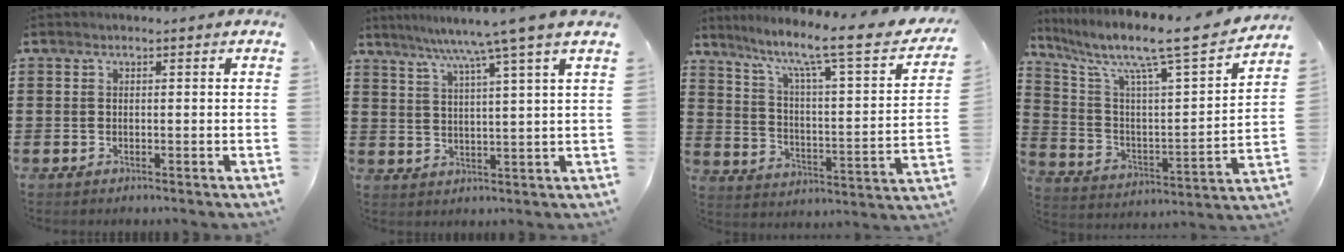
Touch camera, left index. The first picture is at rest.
{"total": 7.4, "force": [5.7, -1.6, 4.5], "torque": [-0.105, -0.023, 0.092]}
{"total": 9.0, "force": [6.7, 0.6, 5.9], "torque": [-0.124, -0.057, 0.098]}
{"total": 9.2, "force": [7.4, 0.5, 5.6], "torque": [-0.133, -0.059, 0.108]}